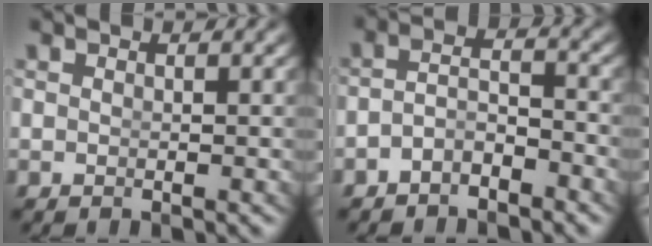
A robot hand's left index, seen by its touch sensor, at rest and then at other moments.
{"total": 3.1, "force": [-2.5, 1.3, 1.2], "torque": [-0.020, -0.016, -0.038]}